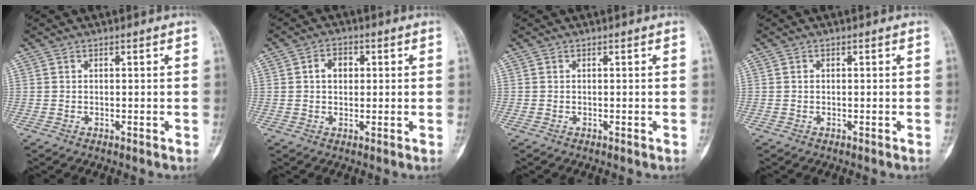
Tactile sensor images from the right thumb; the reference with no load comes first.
{"total": 4.1, "force": [0.8, 3.1, 2.6], "torque": [-0.030, 0.008, 0.010]}
{"total": 0.0}
{"total": 0.5, "force": [0.0, 0.5, 0.2], "torque": [0.000, 0.003, 0.000]}